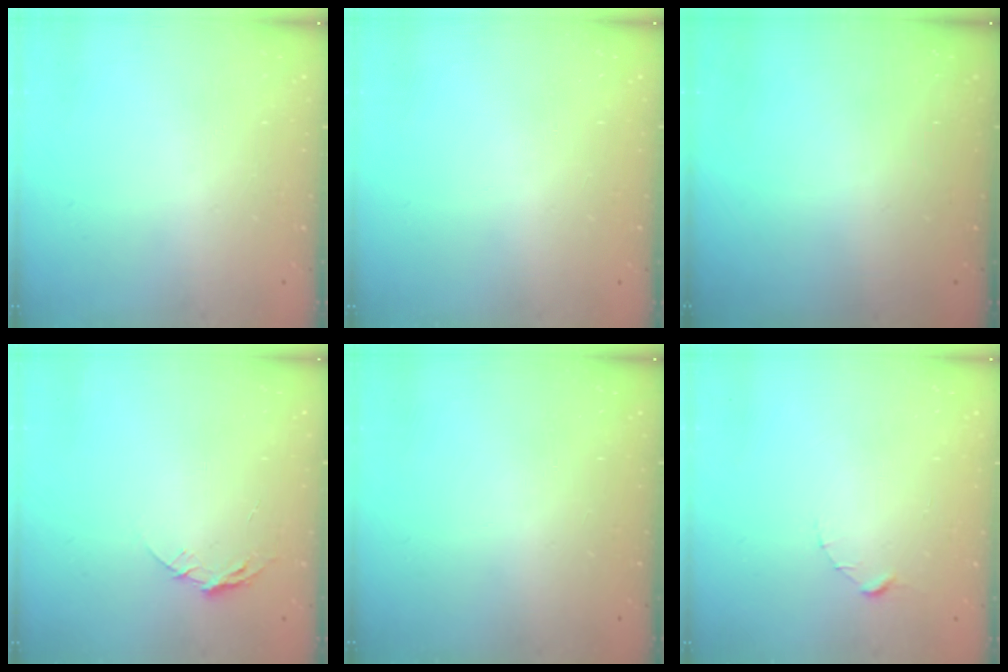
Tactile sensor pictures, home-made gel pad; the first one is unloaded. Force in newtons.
{"total": 0.0}
{"total": 0.0}
{"total": 6.5, "press": 6.5, "slide": 0.6}
{"total": 0.0}
{"total": 1.5, "press": 1.5, "slide": 0.2}